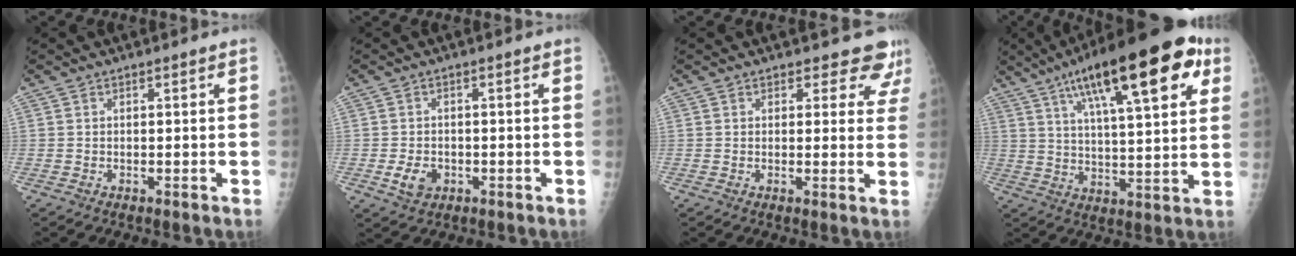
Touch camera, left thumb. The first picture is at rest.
{"total": 4.1, "force": [-1.4, 3.2, 2.2], "torque": [-0.034, 0.000, -0.019]}
{"total": 6.4, "force": [5.6, 3.2, 0.3], "torque": [0.046, -0.028, 0.039]}
{"total": 23.7, "force": [11.5, 7.0, 19.5], "torque": [-0.281, -0.004, 0.173]}